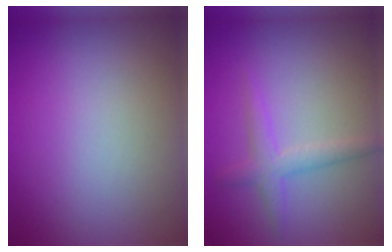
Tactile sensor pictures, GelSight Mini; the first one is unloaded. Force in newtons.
{"total": 2.3, "press": 2.3, "slide": 0.1}